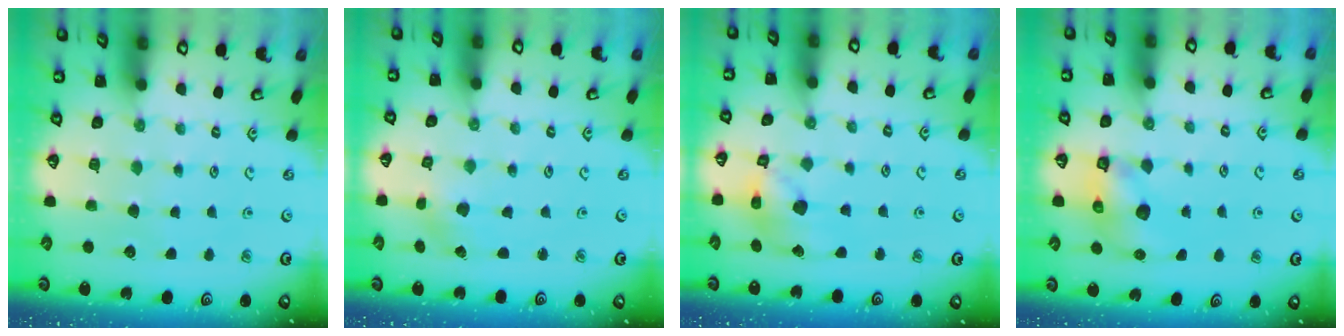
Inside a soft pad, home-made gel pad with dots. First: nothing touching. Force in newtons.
{"total": 0.5, "press": 0.5, "slide": 0.1}
{"total": 13.1, "press": 13.0, "slide": 1.9}
{"total": 8.7, "press": 8.7, "slide": 0.2}